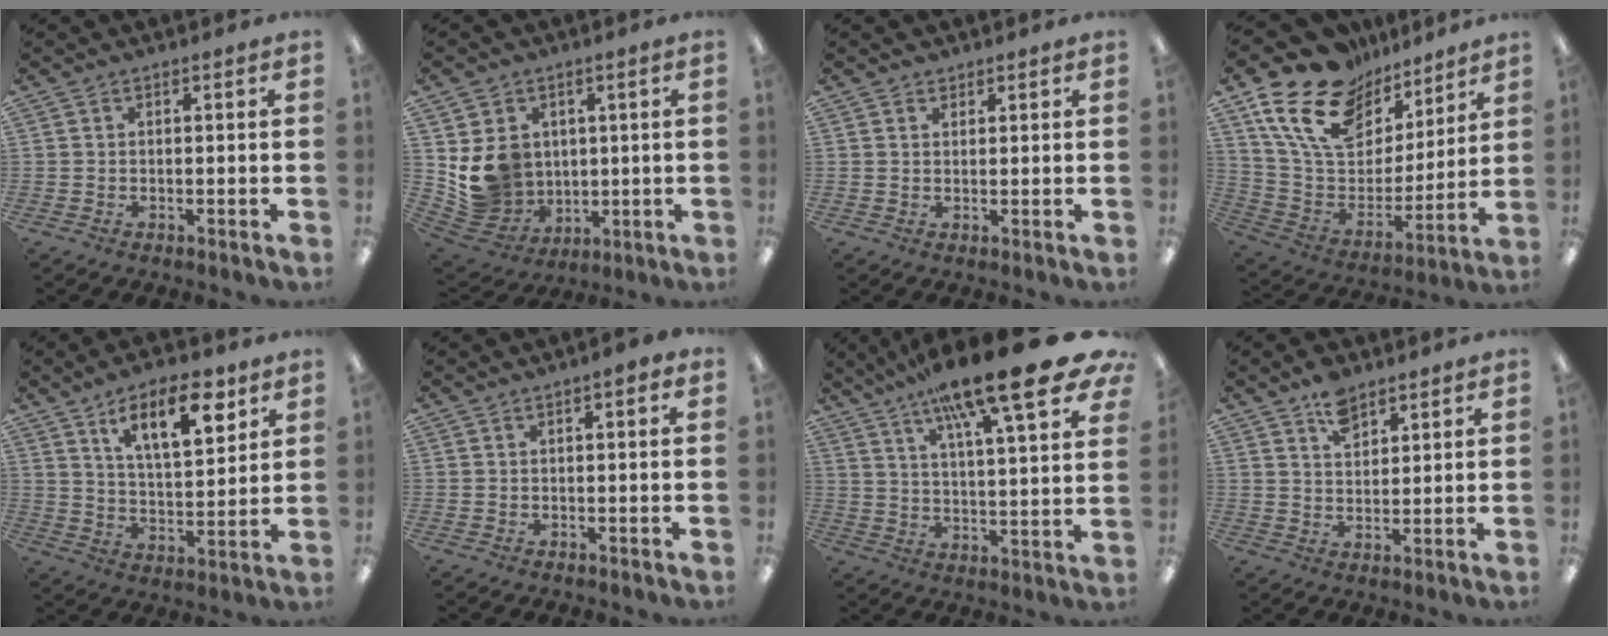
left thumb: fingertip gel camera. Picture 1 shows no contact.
{"total": 10.4, "force": [2.9, 9.6, 2.7], "torque": [-0.071, -0.020, 0.070]}
{"total": 1.8, "force": [1.4, 1.0, -0.1], "torque": [0.010, -0.004, 0.025]}
{"total": 20.1, "force": [13.4, 11.8, 9.2], "torque": [-0.181, -0.076, 0.249]}
{"total": 14.3, "force": [8.6, 5.7, 9.8], "torque": [-0.134, -0.039, 0.141]}
{"total": 1.9, "force": [0.6, 0.5, 1.7], "torque": [-0.019, -0.001, 0.006]}
{"total": 22.5, "force": [15.3, 5.1, 15.7], "torque": [-0.247, -0.090, 0.242]}
{"total": 6.8, "force": [4.8, 3.8, 2.9], "torque": [-0.041, -0.018, 0.084]}